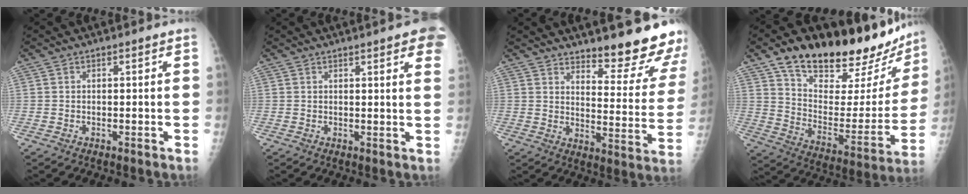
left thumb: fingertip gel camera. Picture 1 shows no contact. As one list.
[{"total": 8.4, "force": [4.9, 1.5, 6.7], "torque": [-0.061, -0.005, 0.047]}, {"total": 16.8, "force": [14.8, 3.2, 7.2], "torque": [-0.053, -0.141, 0.188]}, {"total": 29.3, "force": [21.7, 10.8, 16.5], "torque": [-0.214, -0.078, 0.321]}]